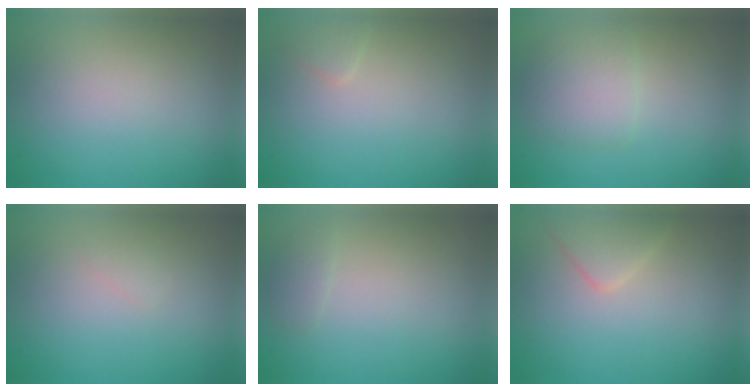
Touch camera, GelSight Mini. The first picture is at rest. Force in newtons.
{"total": 0.9, "press": 0.9, "slide": 0.1}
{"total": 2.8, "press": 2.8, "slide": 0.1}
{"total": 0.6, "press": 0.6, "slide": 0.0}
{"total": 0.9, "press": 0.9, "slide": 0.0}
{"total": 2.2, "press": 2.2, "slide": 0.2}